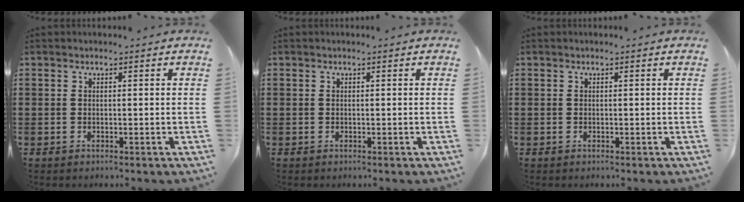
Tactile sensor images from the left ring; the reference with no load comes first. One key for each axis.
{"total": 0.0}
{"total": 0.0}